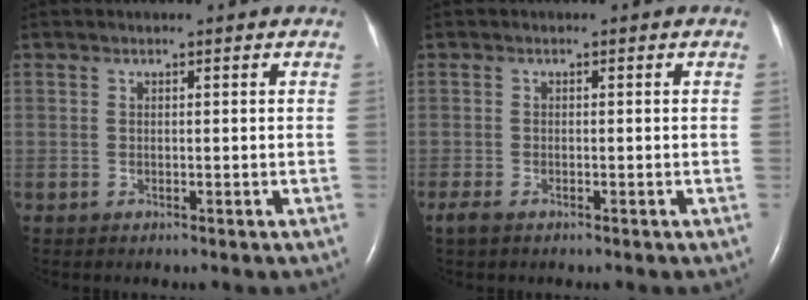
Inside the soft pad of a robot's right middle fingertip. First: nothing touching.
{"total": 1.8, "force": [-1.2, 0.6, 1.1], "torque": [-0.029, -0.005, -0.022]}